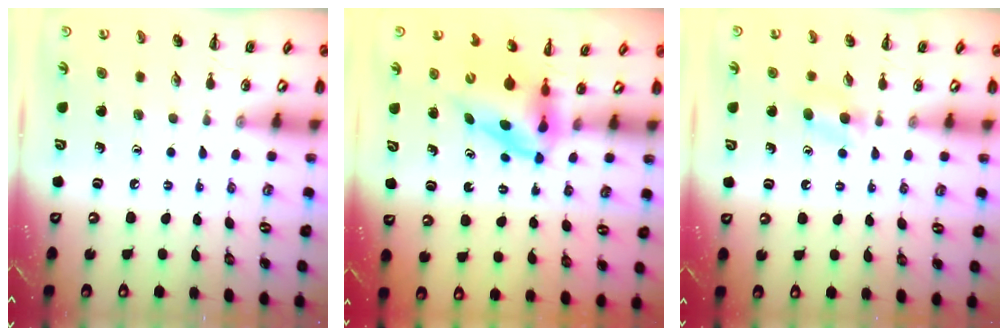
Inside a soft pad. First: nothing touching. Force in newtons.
{"total": 3.7, "press": 3.7, "slide": 0.6}
{"total": 3.3, "press": 3.0, "slide": 1.3}